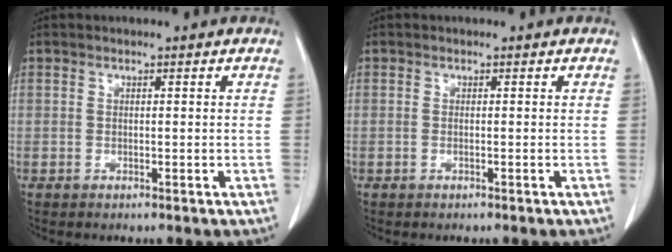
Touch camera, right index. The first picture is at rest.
{"total": 0.0}